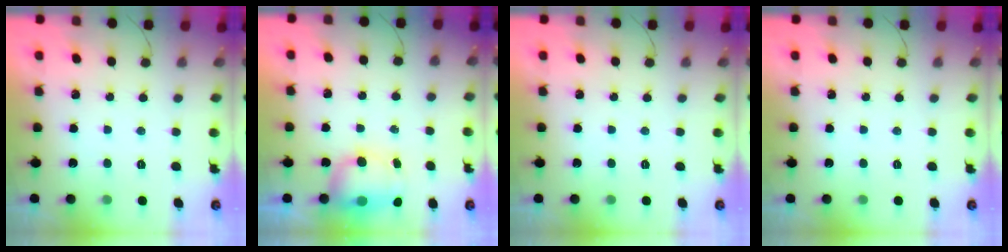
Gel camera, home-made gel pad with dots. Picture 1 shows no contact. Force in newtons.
{"total": 11.3, "press": 8.7, "slide": 7.1}
{"total": 0.0}
{"total": 0.0}